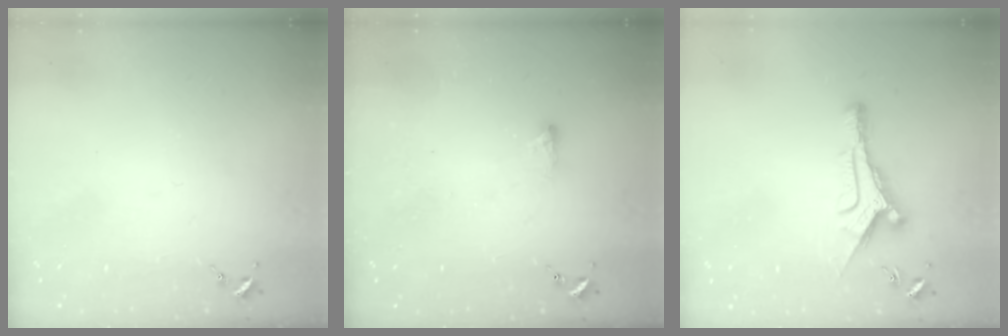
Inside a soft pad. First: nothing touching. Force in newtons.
{"total": 2.9, "press": 2.8, "slide": 0.5}
{"total": 10.6, "press": 10.6, "slide": 0.3}